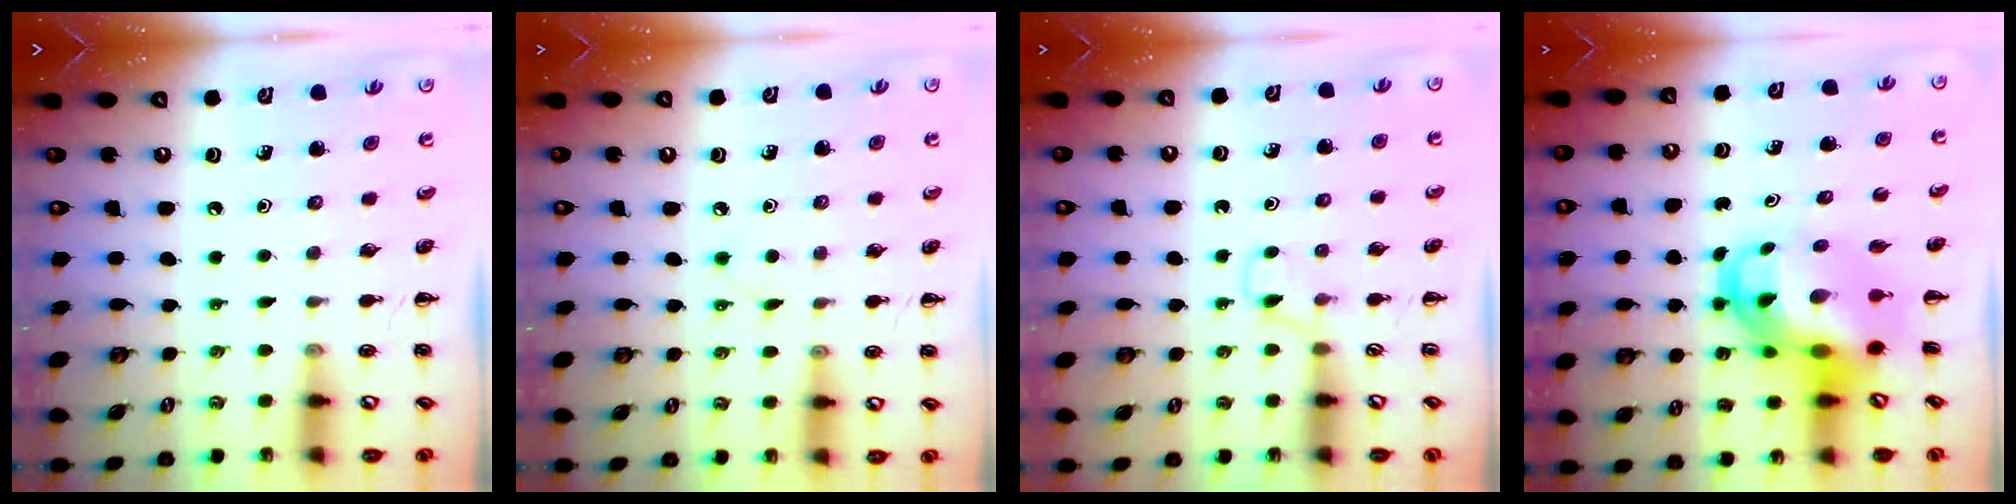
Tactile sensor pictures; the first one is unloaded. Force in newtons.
{"total": 2.7, "press": 2.6, "slide": 0.9}
{"total": 2.8, "press": 2.5, "slide": 1.1}
{"total": 10.1, "press": 9.7, "slide": 2.8}